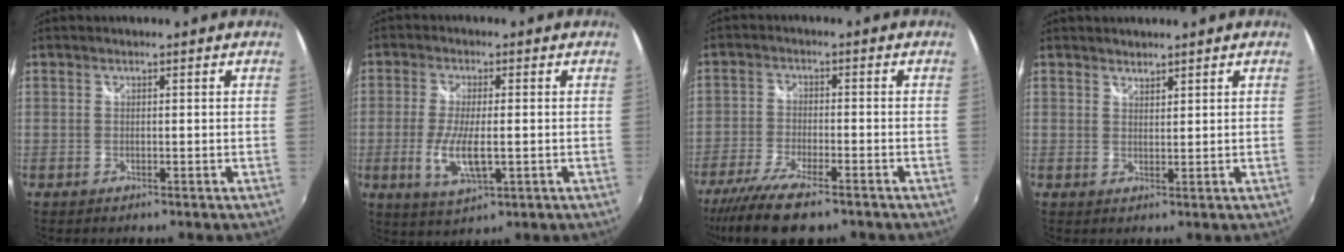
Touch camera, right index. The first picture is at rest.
{"total": 8.2, "force": [-1.9, 2.4, 7.6], "torque": [-0.154, -0.016, -0.034]}
{"total": 11.4, "force": [-8.5, 2.8, 7.0], "torque": [-0.170, -0.038, -0.160]}
{"total": 1.6, "force": [1.5, 0.5, 0.2], "torque": [0.001, 0.001, 0.026]}